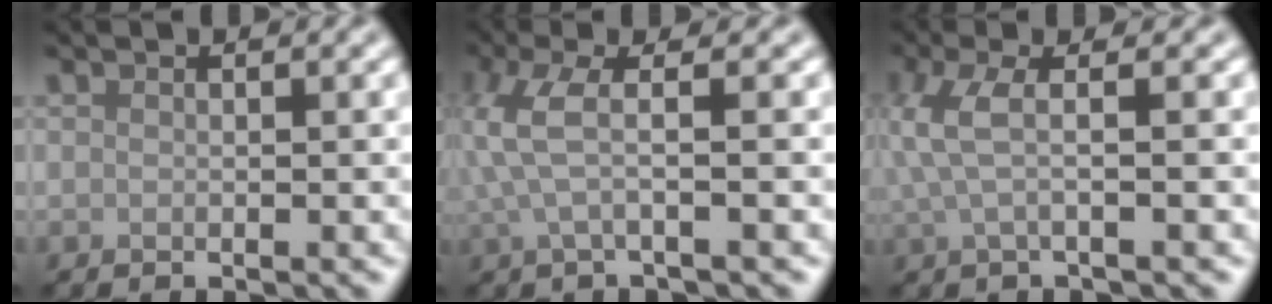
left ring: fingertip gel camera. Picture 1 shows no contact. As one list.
[{"total": 3.1, "force": [0.4, 0.6, 3.0], "torque": [-0.076, 0.000, 0.008]}, {"total": 2.9, "force": [0.3, 0.7, 2.8], "torque": [-0.066, 0.004, 0.003]}]